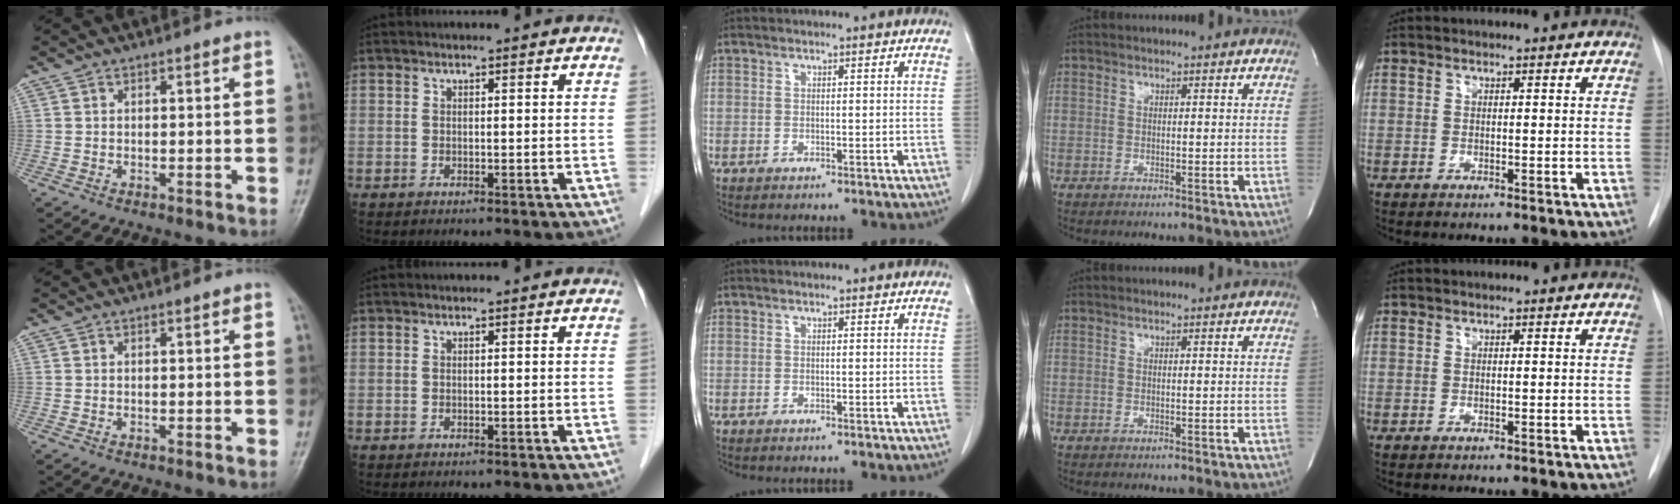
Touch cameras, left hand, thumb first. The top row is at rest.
{}